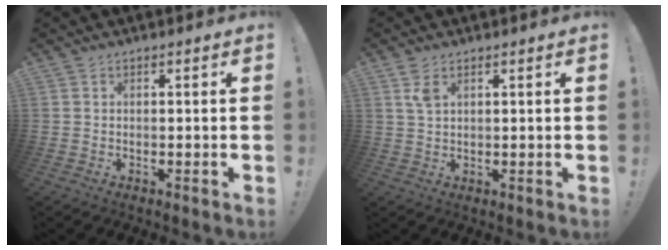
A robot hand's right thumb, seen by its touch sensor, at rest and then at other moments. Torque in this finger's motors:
{"motor_torque": [-0.03, 0.02, 0.25, 0.17, 0.00]}